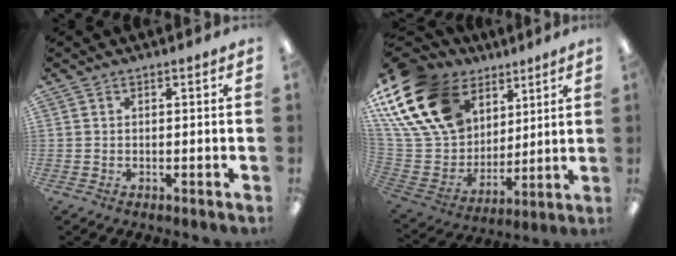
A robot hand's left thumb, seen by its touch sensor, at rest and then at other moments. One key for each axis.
{"total": 24.3, "fx": 12.1, "fy": 16.6, "fz": 13.0, "tx": -0.276, "ty": -0.049, "tz": 0.234}